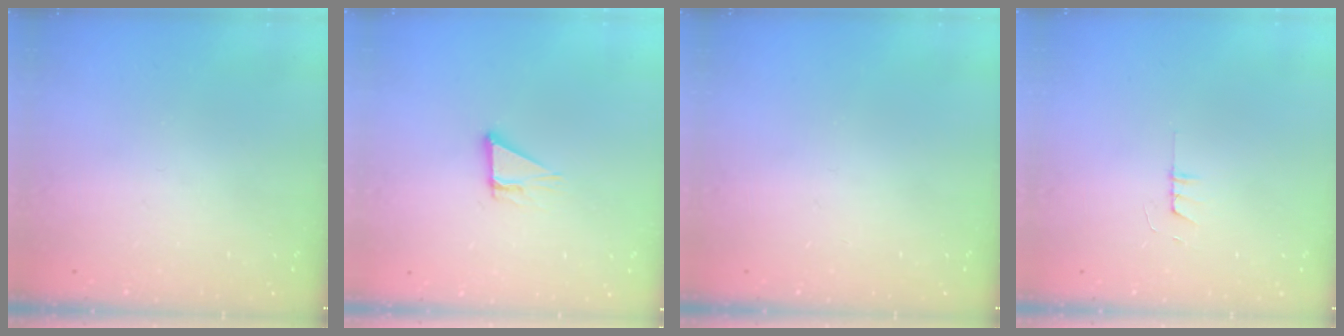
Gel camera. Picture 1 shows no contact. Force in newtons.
{"total": 3.8, "press": 3.8, "slide": 0.4}
{"total": 0.0}
{"total": 4.0, "press": 4.0, "slide": 0.4}